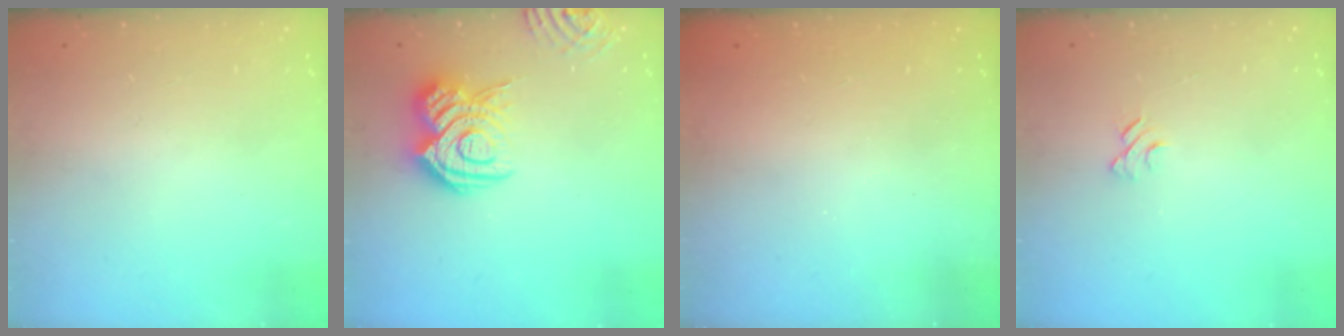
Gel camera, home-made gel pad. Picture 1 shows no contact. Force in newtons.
{"total": 16.0, "press": 15.9, "slide": 1.5}
{"total": 1.9, "press": 1.9, "slide": 0.6}
{"total": 5.1, "press": 5.1, "slide": 0.3}